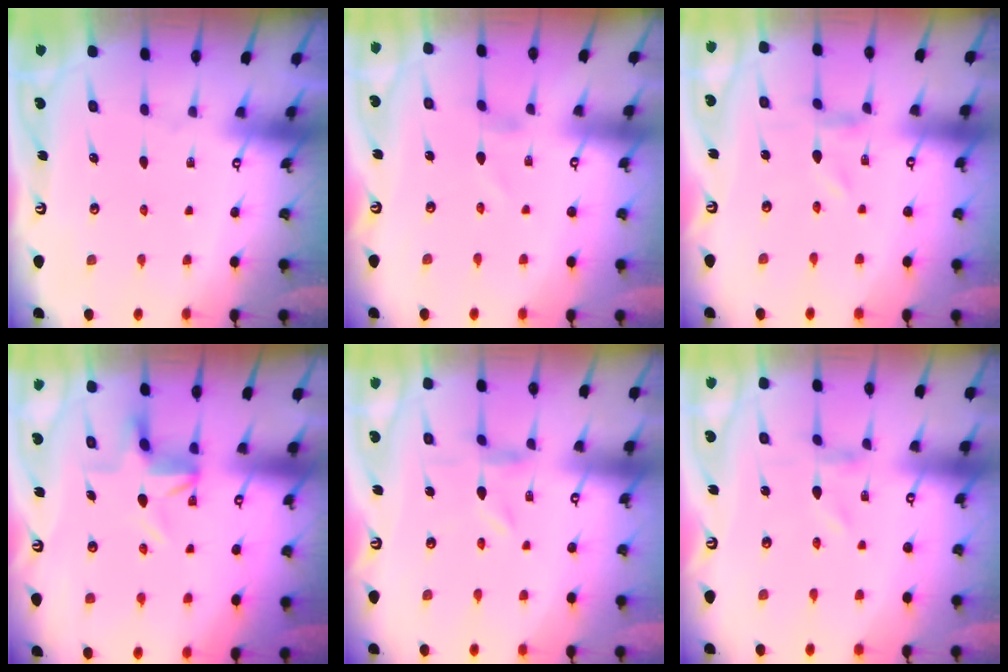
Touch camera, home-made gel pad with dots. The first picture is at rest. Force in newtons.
{"total": 0.0}
{"total": 0.0}
{"total": 3.9, "press": 3.9, "slide": 0.4}
{"total": 1.0, "press": 1.0, "slide": 0.3}
{"total": 0.0}